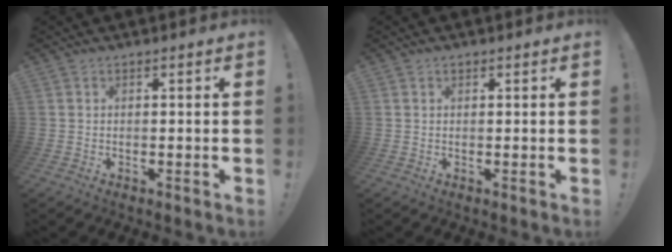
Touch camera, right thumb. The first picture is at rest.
{"total": 0.6, "force": [0.4, 0.4, 0.2], "torque": [0.001, -0.002, 0.007]}